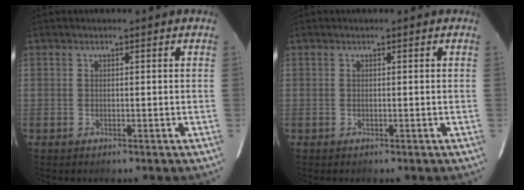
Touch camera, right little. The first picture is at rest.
{"total": 0.0}